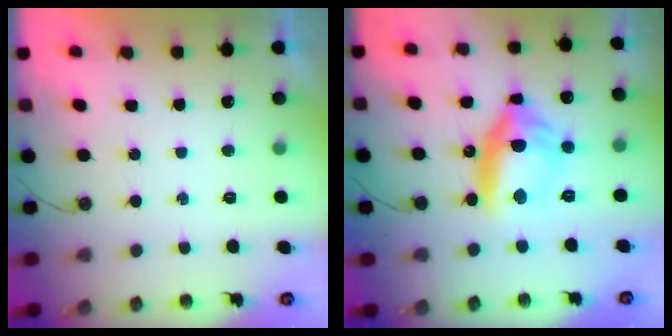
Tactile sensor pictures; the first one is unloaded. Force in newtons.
{"total": 12.4, "press": 12.3, "slide": 1.6}